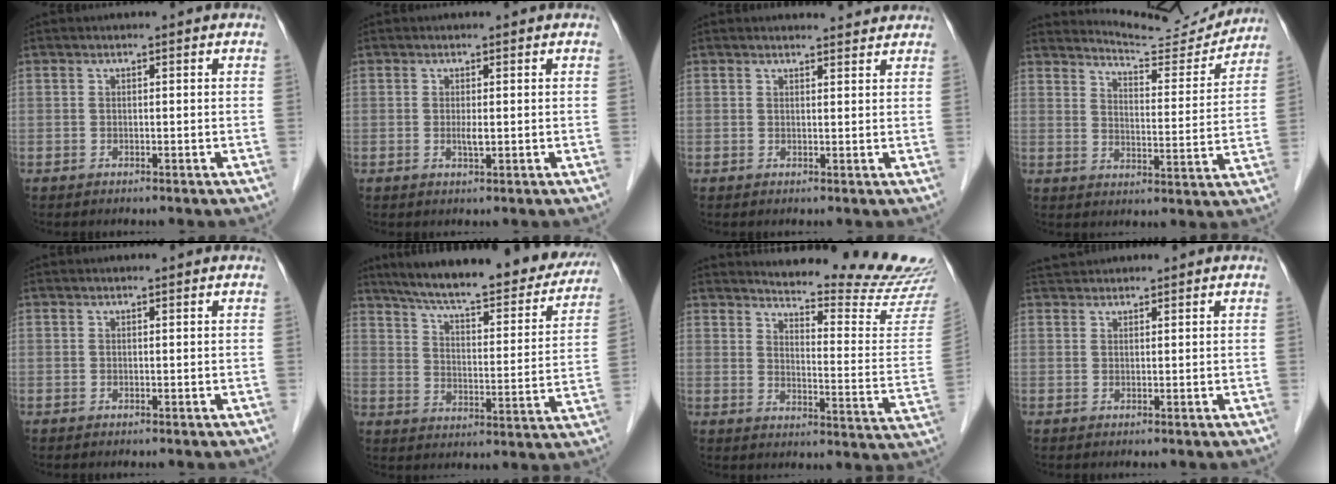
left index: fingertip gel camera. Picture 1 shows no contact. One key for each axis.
{"total": 1.2, "fx": 0.0, "fy": 0.1, "fz": 1.2, "tx": -0.027, "ty": -0.004, "tz": 0.001}
{"total": 3.9, "fx": 3.8, "fy": 0.7, "fz": 0.5, "tx": -0.011, "ty": 0.005, "tz": 0.039}
{"total": 11.7, "fx": 11.7, "fy": 0.5, "fz": 0.8, "tx": -0.014, "ty": -0.027, "tz": 0.154}
{"total": 0.5, "fx": 0.5, "fy": 0.0, "fz": 0.2, "tx": -0.004, "ty": 0.004, "tz": 0.005}
{"total": 26.8, "fx": 22.8, "fy": 5.3, "fz": 13.0, "tx": -0.195, "ty": -0.022, "tz": 0.294}
{"total": 19.0, "fx": 18.5, "fy": -0.8, "fz": 4.3, "tx": -0.069, "ty": -0.136, "tz": 0.213}
{"total": 2.5, "fx": 2.5, "fy": 0.3, "fz": 0.3, "tx": -0.009, "ty": 0.025, "tz": 0.047}